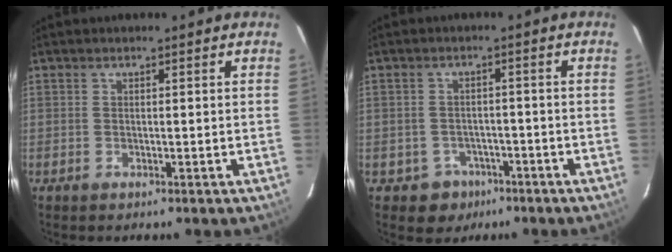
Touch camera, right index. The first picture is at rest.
{"total": 4.9, "force": [-2.6, 4.2, 0.3], "torque": [-0.019, 0.021, -0.027]}